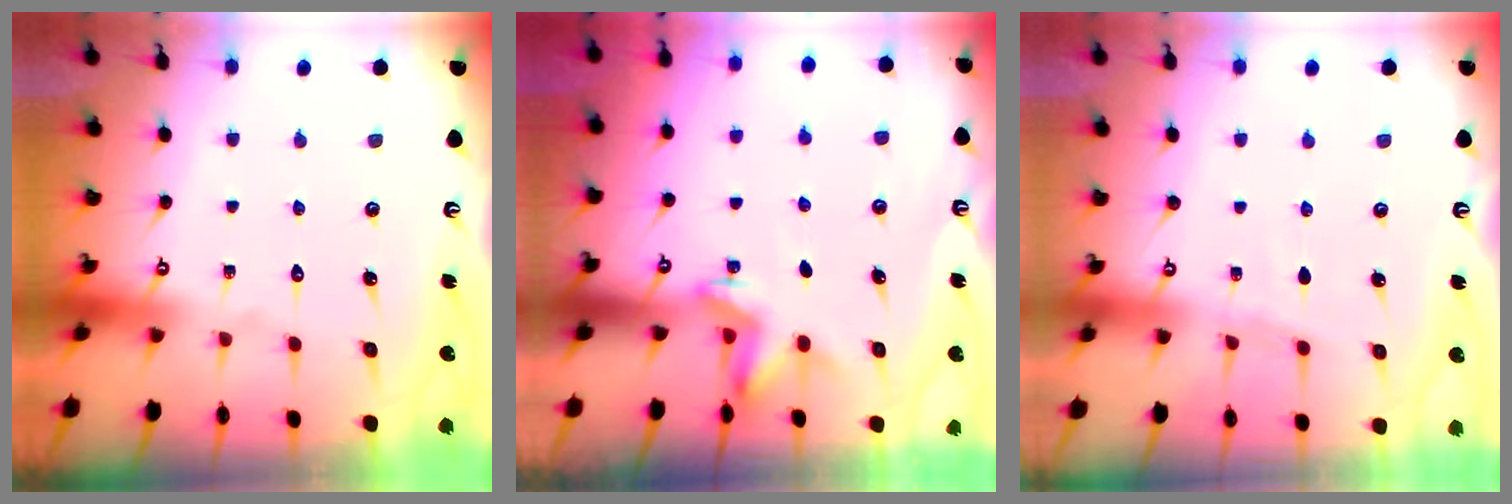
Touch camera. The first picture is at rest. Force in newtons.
{"total": 3.7, "press": 3.6, "slide": 0.9}
{"total": 2.4, "press": 2.4, "slide": 0.4}